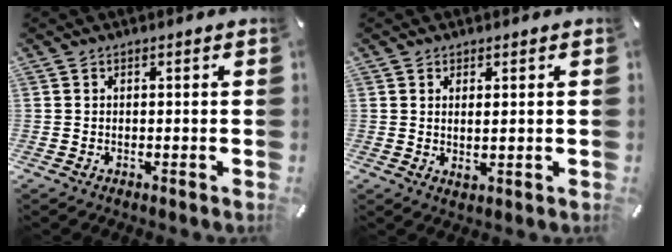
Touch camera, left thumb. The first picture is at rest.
{"total": 1.9, "force": [1.0, 0.4, 1.5], "torque": [-0.037, -0.003, 0.015]}